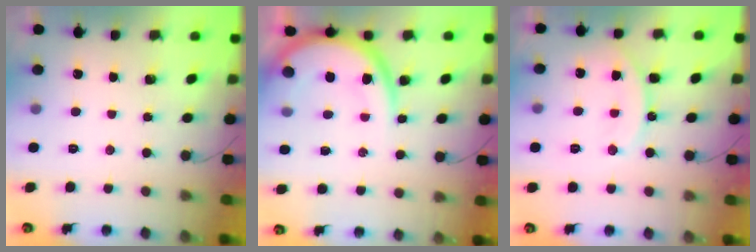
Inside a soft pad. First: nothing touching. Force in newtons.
{"total": 12.0, "press": 11.9, "slide": 1.1}
{"total": 13.2, "press": 13.1, "slide": 1.3}